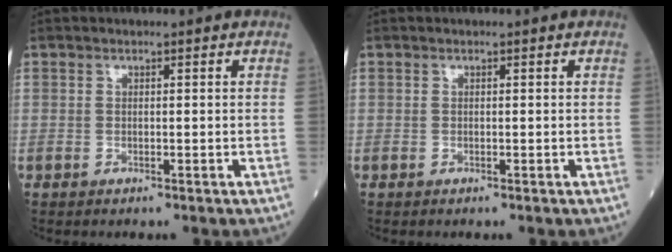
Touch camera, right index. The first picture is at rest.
{"total": 0.0}